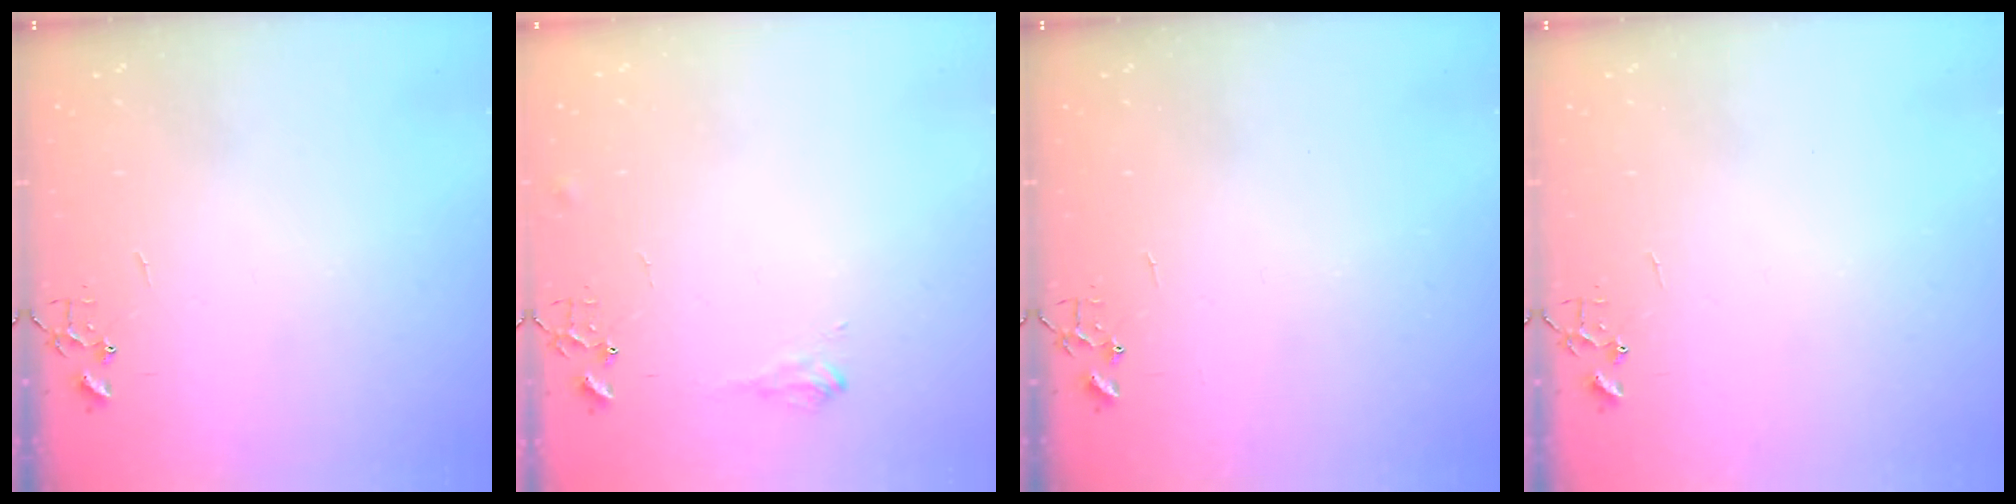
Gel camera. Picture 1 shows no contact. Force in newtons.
{"total": 7.2, "press": 7.1, "slide": 0.9}
{"total": 0.0}
{"total": 0.0}